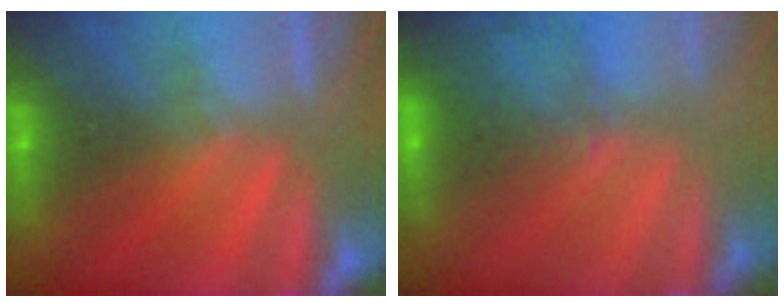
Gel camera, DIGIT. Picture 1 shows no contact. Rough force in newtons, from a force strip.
{"total": 7.4}